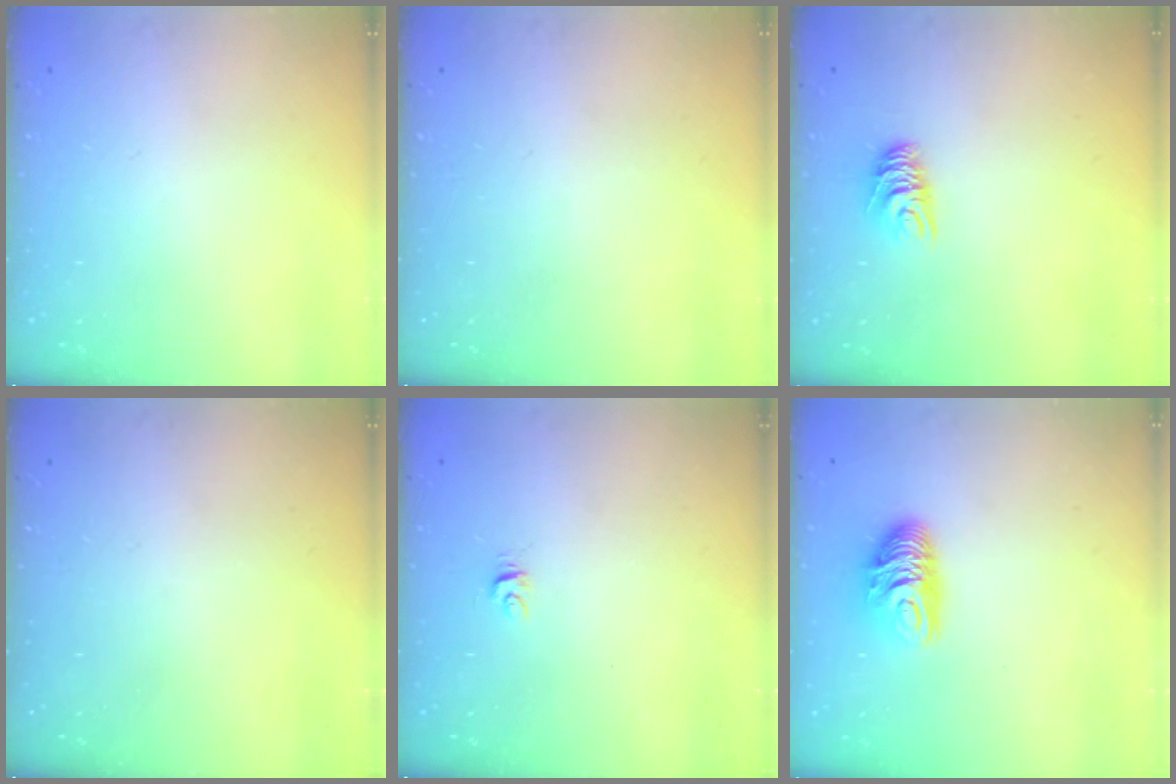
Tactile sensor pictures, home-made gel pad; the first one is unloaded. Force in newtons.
{"total": 0.0}
{"total": 6.3, "press": 6.3, "slide": 0.4}
{"total": 0.0}
{"total": 4.2, "press": 4.2, "slide": 0.2}
{"total": 9.8, "press": 9.8, "slide": 0.9}